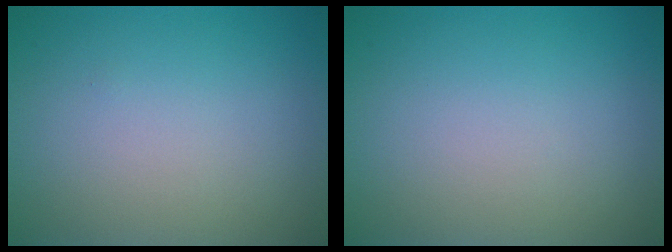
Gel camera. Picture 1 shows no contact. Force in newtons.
{"total": 0.0}